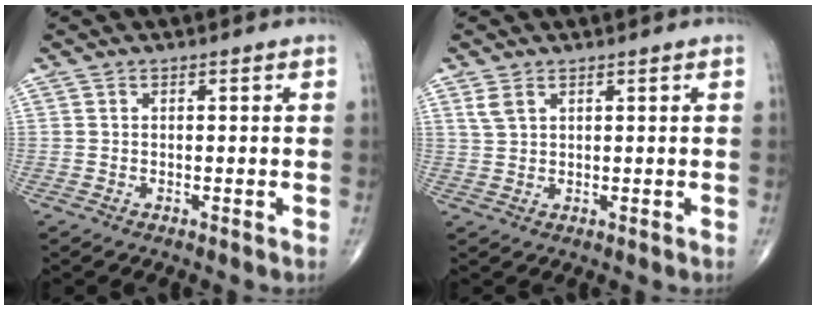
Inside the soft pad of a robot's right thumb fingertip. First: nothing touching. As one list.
[{"total": 2.4, "force": [1.4, 1.3, 1.4], "torque": [-0.031, 0.002, 0.037]}]